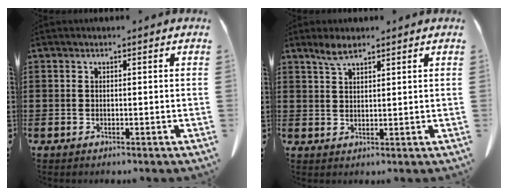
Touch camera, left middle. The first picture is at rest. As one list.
[{"total": 3.2, "force": [2.3, 0.8, 2.0], "torque": [-0.044, 0.002, 0.043]}]